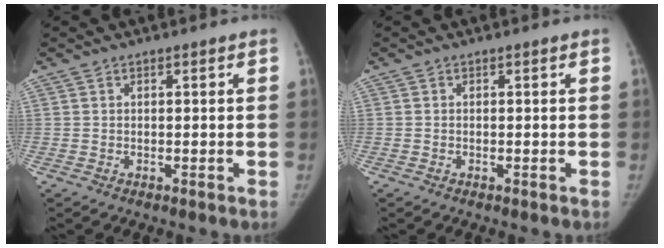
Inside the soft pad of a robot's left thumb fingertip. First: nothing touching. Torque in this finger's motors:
{"motor_torque": [0.03, 0.03, 0.18, -0.21, 0.01]}